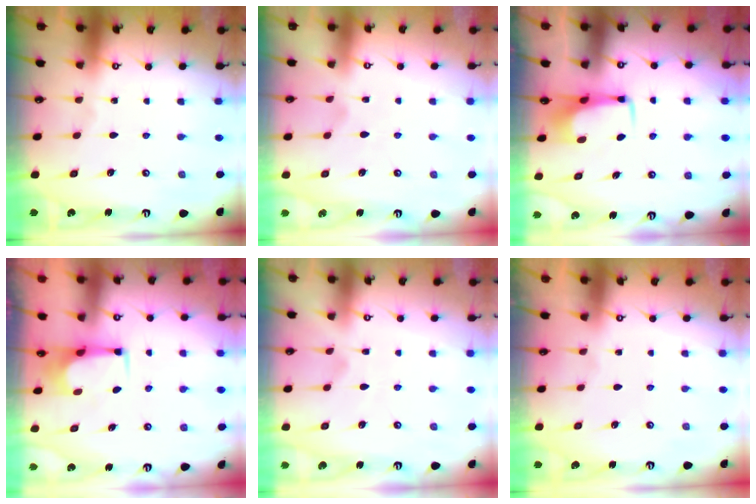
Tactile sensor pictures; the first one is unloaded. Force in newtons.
{"total": 1.1, "press": 0.1, "slide": 1.1}
{"total": 3.7, "press": 3.7, "slide": 0.3}
{"total": 5.8, "press": 5.8, "slide": 0.4}
{"total": 3.1, "press": 2.8, "slide": 1.2}
{"total": 1.3, "press": 1.1, "slide": 0.8}